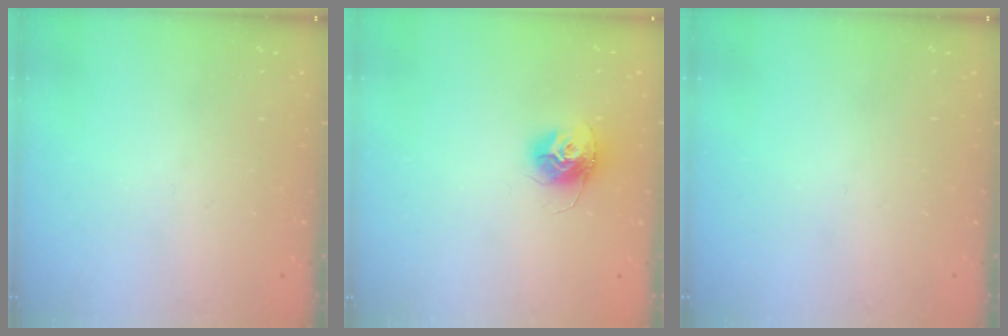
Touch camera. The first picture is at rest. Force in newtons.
{"total": 11.1, "press": 11.1, "slide": 0.9}
{"total": 0.0}